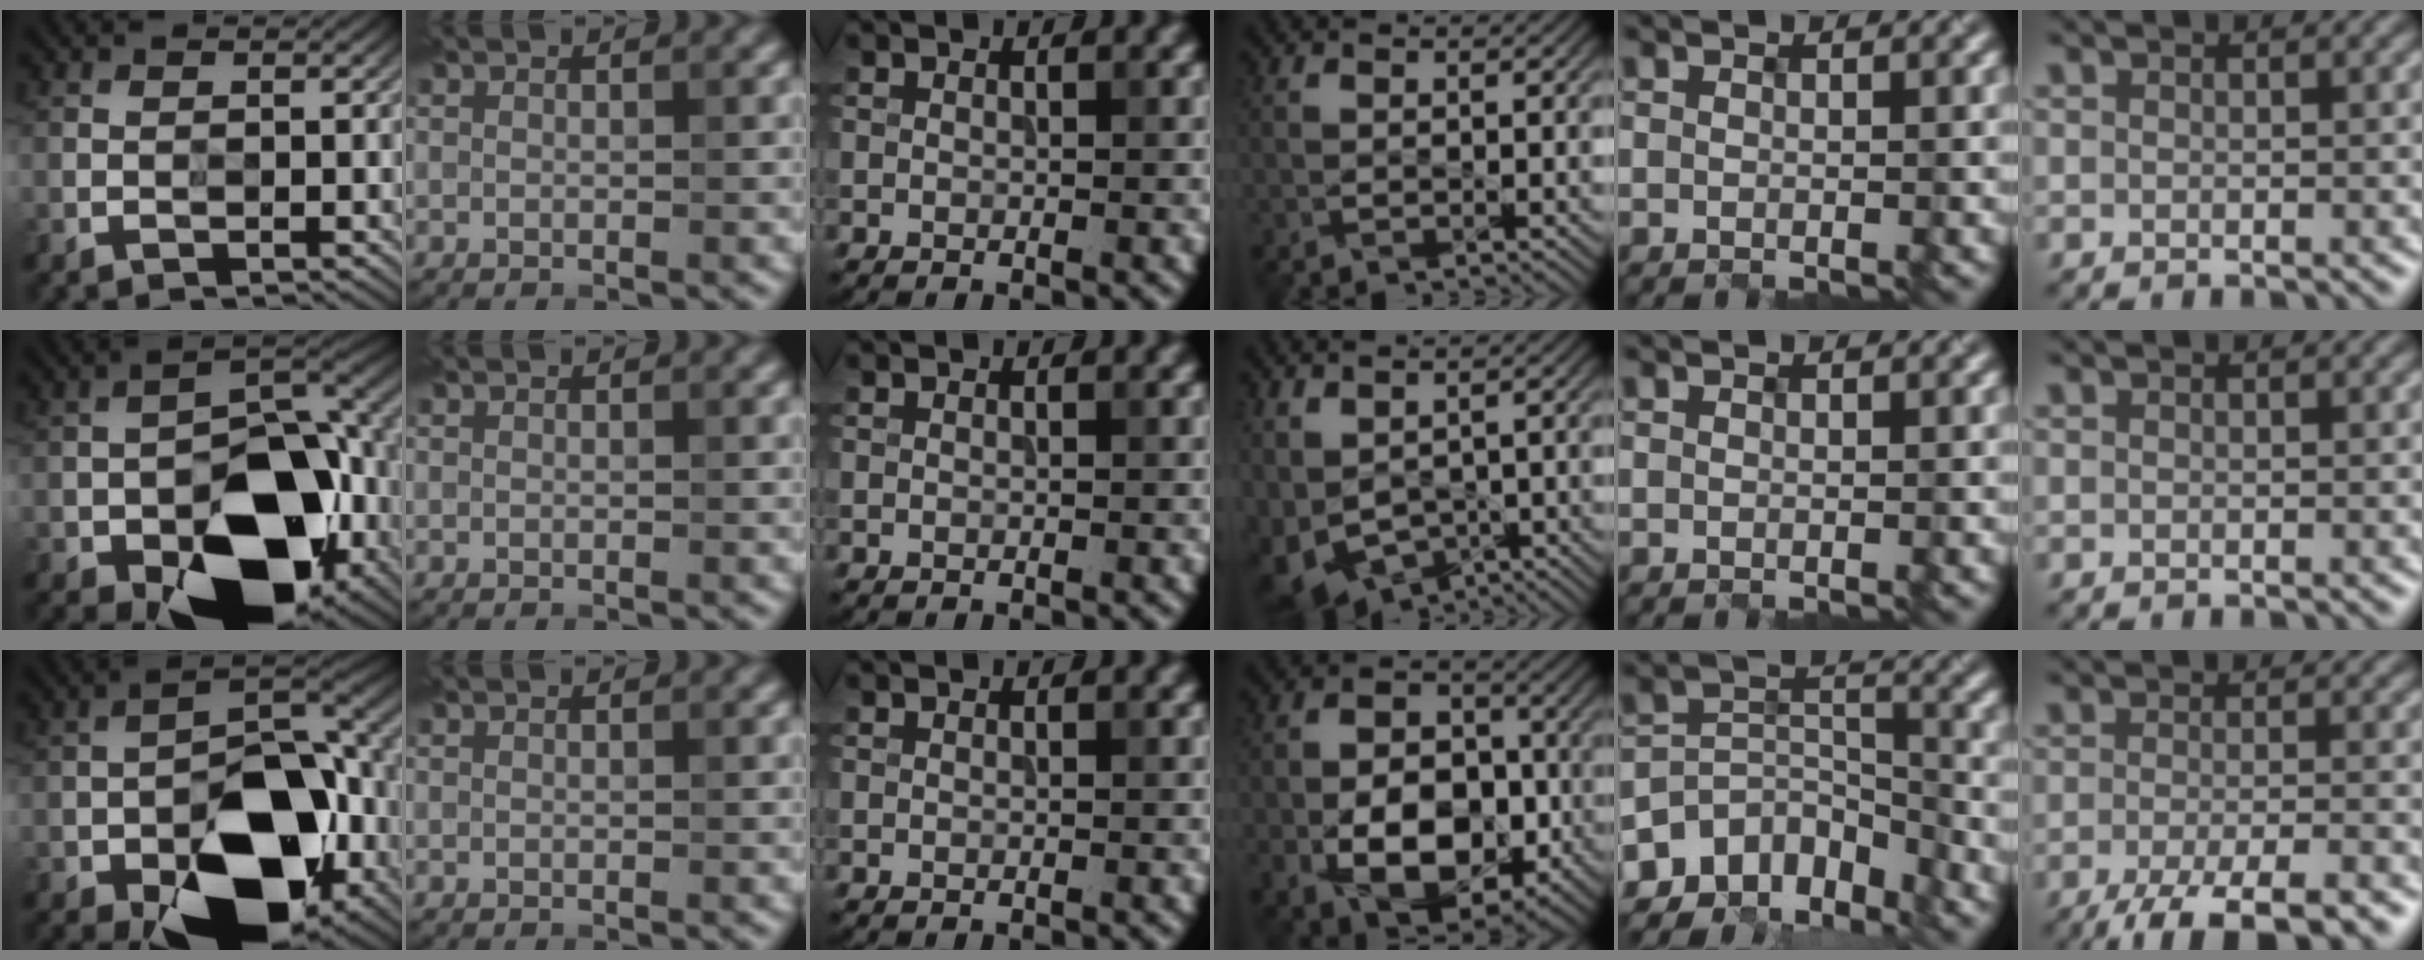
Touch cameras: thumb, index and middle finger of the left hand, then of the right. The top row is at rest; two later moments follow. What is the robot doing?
{"motion": "wipe", "object": "glasses"}